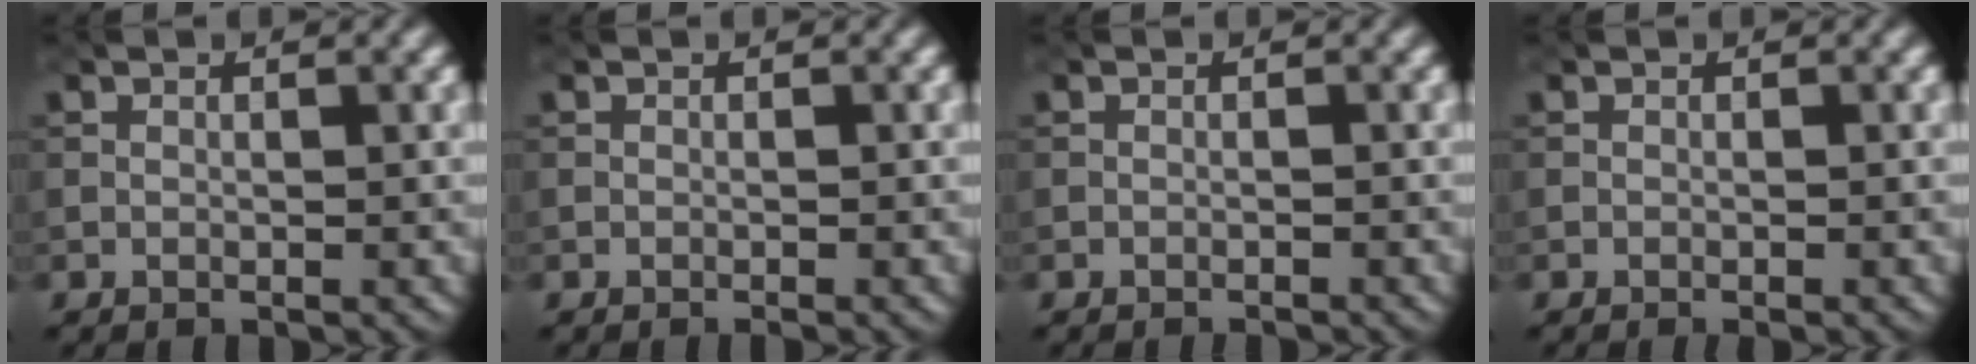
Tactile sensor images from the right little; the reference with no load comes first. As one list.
[{"total": 0.9, "force": [-0.6, 0.3, 0.6], "torque": [-0.011, -0.004, -0.010]}, {"total": 0.9, "force": [-0.8, 0.0, 0.2], "torque": [-0.005, -0.007, -0.016]}, {"total": 1.0, "force": [-0.6, 0.2, 0.8], "torque": [-0.011, -0.004, -0.010]}]